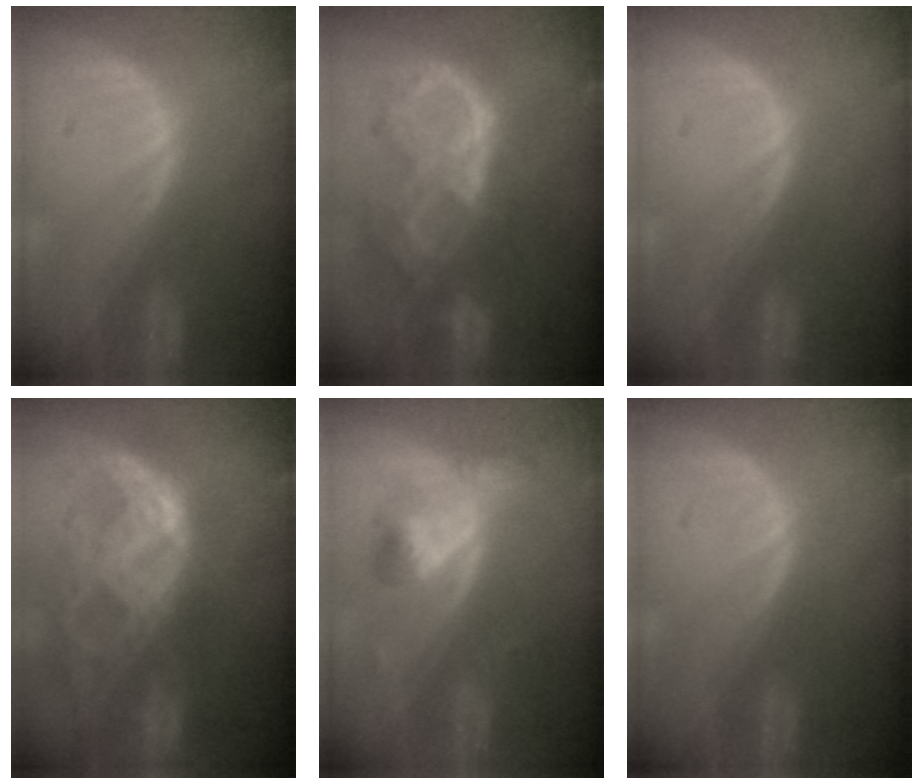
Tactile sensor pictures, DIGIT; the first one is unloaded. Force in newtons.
{"total": 10.5, "press": 8.9, "slide": 5.5}
{"total": 0.0}
{"total": 11.2, "press": 9.4, "slide": 6.0}
{"total": 5.2, "press": 4.9, "slide": 1.7}
{"total": 0.0}